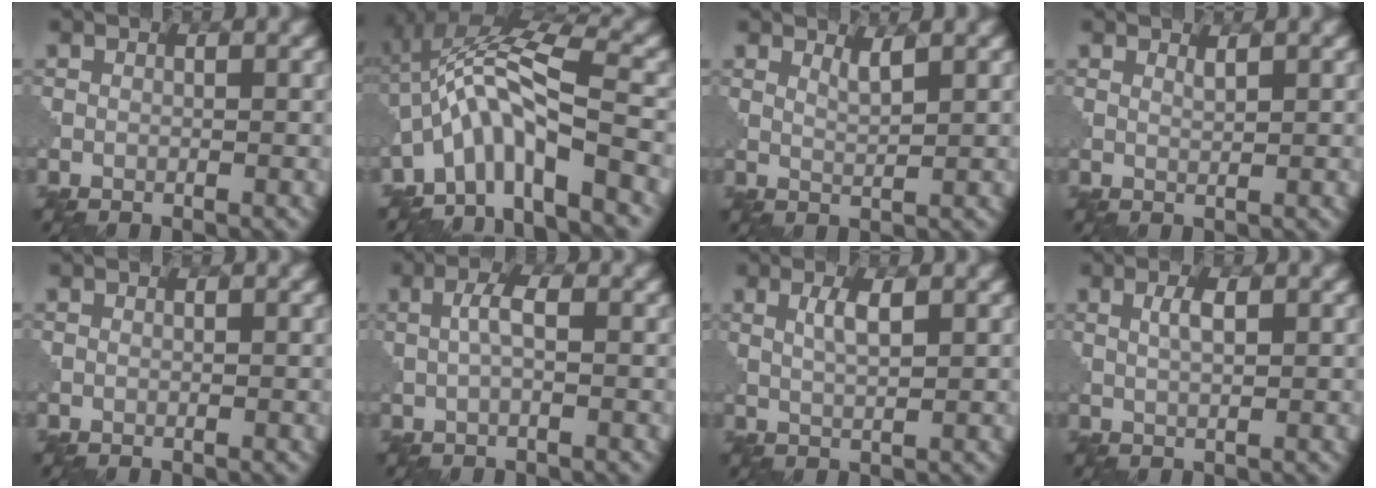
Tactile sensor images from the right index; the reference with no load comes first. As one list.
[{"total": 8.7, "force": [-3.7, 1.8, 7.7], "torque": [-0.141, 0.021, -0.073]}, {"total": 1.4, "force": [1.0, 0.2, 1.0], "torque": [-0.018, -0.001, 0.016]}, {"total": 0.8, "force": [0.6, 0.1, 0.4], "torque": [-0.007, -0.001, 0.011]}, {"total": 0.0}, {"total": 2.1, "force": [0.2, 0.5, 2.0], "torque": [-0.043, 0.007, 0.002]}, {"total": 2.2, "force": [0.9, 0.5, 2.0], "torque": [-0.041, 0.002, 0.017]}, {"total": 1.8, "force": [0.6, 0.5, 1.6], "torque": [-0.035, 0.003, 0.012]}]